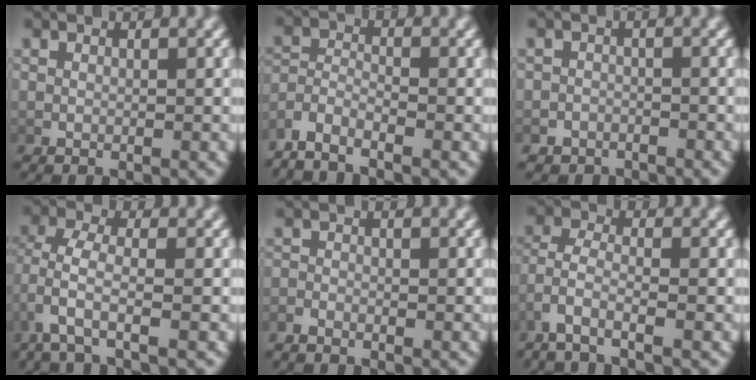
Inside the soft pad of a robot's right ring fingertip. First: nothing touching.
{"total": 3.8, "force": [-2.0, 2.6, 1.9], "torque": [-0.064, -0.017, -0.035]}
{"total": 3.1, "force": [-2.6, 1.6, -0.4], "torque": [0.014, -0.010, -0.045]}
{"total": 2.5, "force": [-0.6, 0.7, 2.3], "torque": [-0.069, -0.016, -0.001]}
{"total": 1.3, "force": [-1.3, 0.2, 0.1], "torque": [-0.001, -0.007, -0.025]}
{"total": 3.2, "force": [-1.2, 1.9, 2.3], "torque": [-0.073, -0.020, -0.013]}